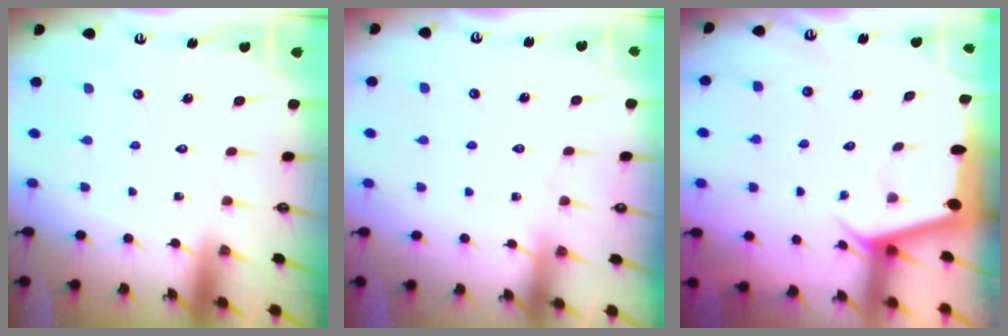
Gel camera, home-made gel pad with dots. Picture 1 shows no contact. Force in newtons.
{"total": 2.4, "press": 2.4, "slide": 0.4}
{"total": 2.4, "press": 2.4, "slide": 0.3}